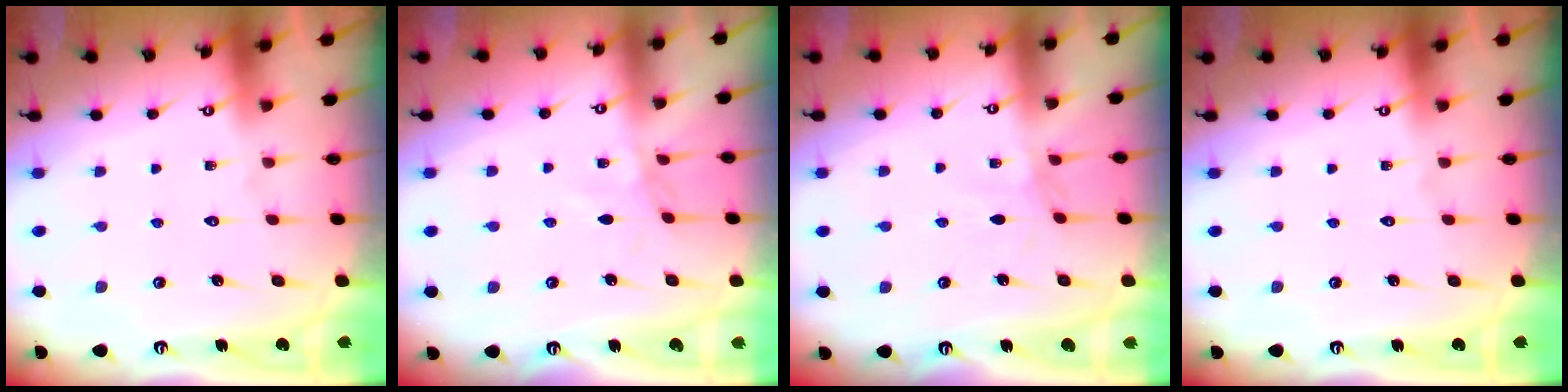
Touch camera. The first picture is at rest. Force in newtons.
{"total": 2.2, "press": 2.2, "slide": 0.4}
{"total": 0.9, "press": 0.8, "slide": 0.3}
{"total": 0.0}